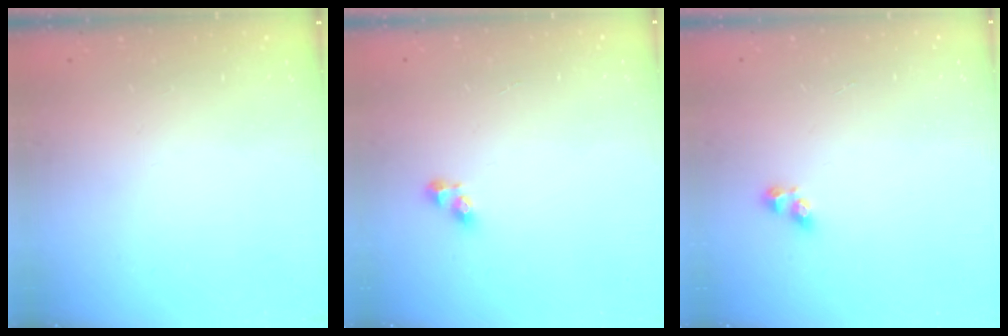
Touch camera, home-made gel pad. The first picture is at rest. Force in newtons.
{"total": 3.4, "press": 3.4, "slide": 0.4}
{"total": 3.3, "press": 3.1, "slide": 1.2}